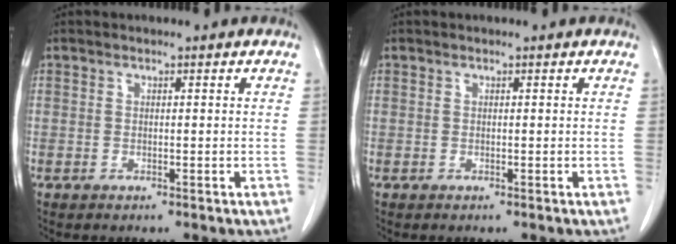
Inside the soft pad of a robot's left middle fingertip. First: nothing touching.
{"total": 0.0}